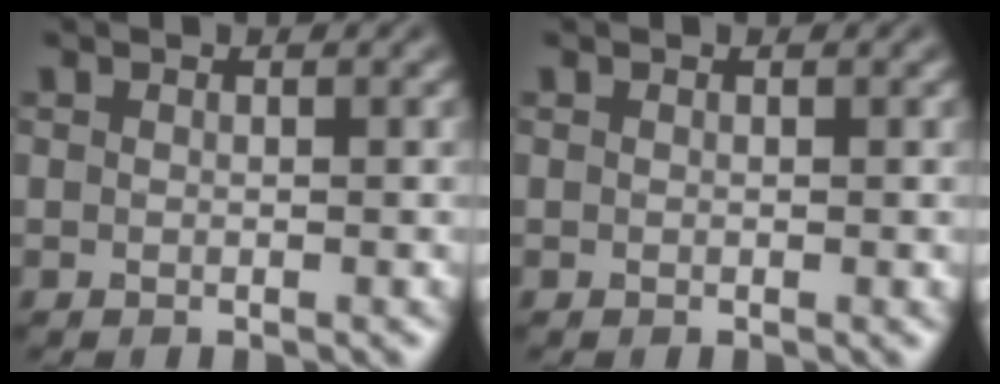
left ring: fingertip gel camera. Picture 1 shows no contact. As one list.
[{"total": 0.0}]